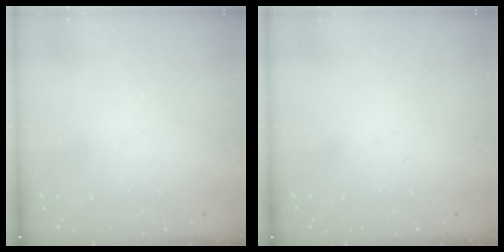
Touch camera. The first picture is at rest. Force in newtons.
{"total": 0.0}